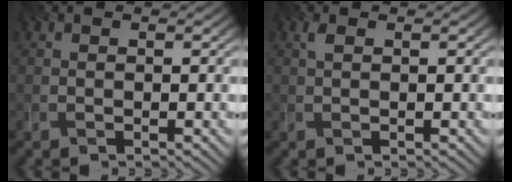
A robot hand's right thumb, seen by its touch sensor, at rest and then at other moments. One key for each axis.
{"total": 0.9, "fx": 0.4, "fy": 0.3, "fz": 0.7, "tx": -0.020, "ty": 0.002, "tz": 0.010}